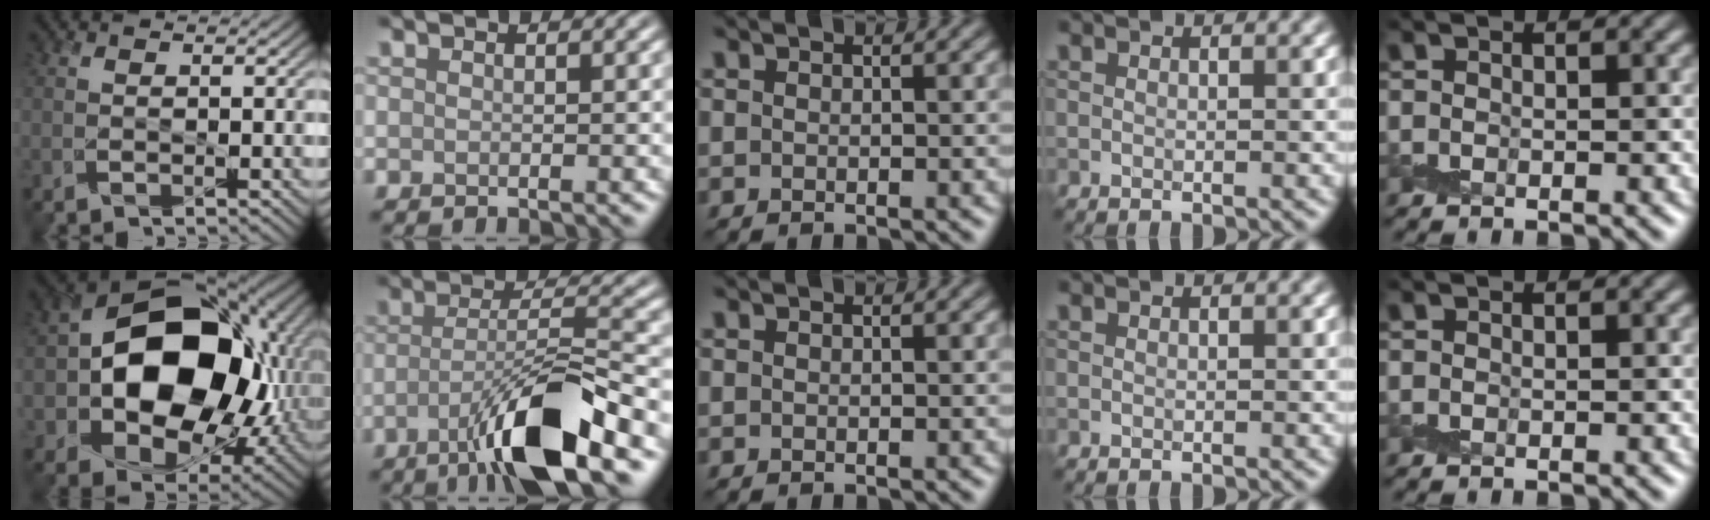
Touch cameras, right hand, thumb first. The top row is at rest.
{"thumb": {"total": 16.7, "force": [0.4, 12.4, 11.2], "torque": [-0.180, -0.015, 0.016]}, "index": {"total": 8.8, "force": [-4.7, 1.3, 7.3], "torque": [-0.121, 0.009, -0.087]}}